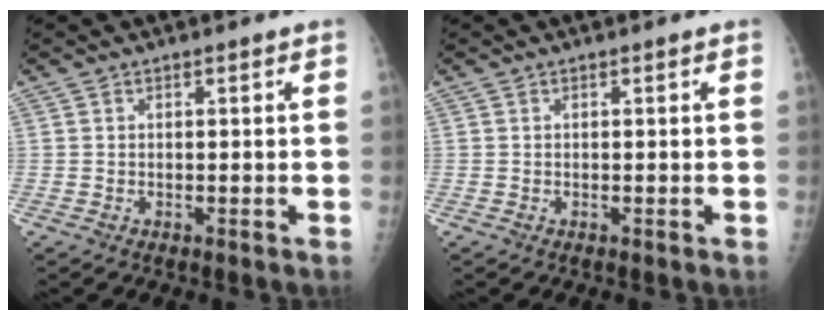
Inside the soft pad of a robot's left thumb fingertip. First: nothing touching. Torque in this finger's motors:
{"motor_torque": [0.01, 0.01, 0.04, -0.04, 0.00]}